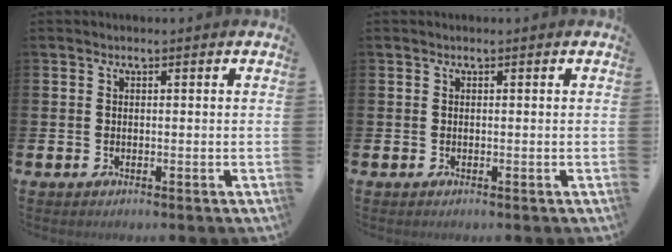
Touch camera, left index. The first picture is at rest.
{"total": 0.0}